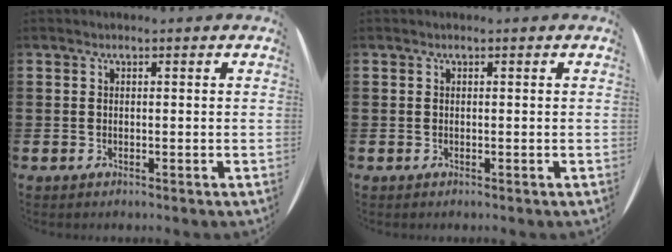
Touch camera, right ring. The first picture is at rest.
{"total": 0.0}